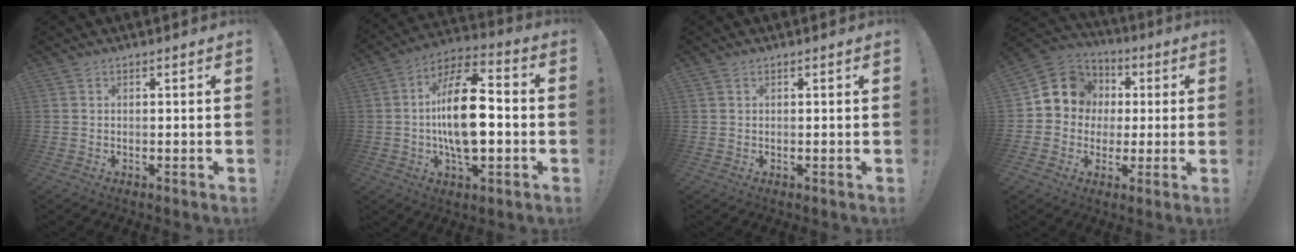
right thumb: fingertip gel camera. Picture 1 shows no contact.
{"total": 18.8, "force": [-1.6, 9.2, 16.4], "torque": [-0.286, 0.006, -0.033]}
{"total": 0.0}
{"total": 10.8, "force": [1.4, 10.2, 3.2], "torque": [-0.034, -0.001, 0.034]}